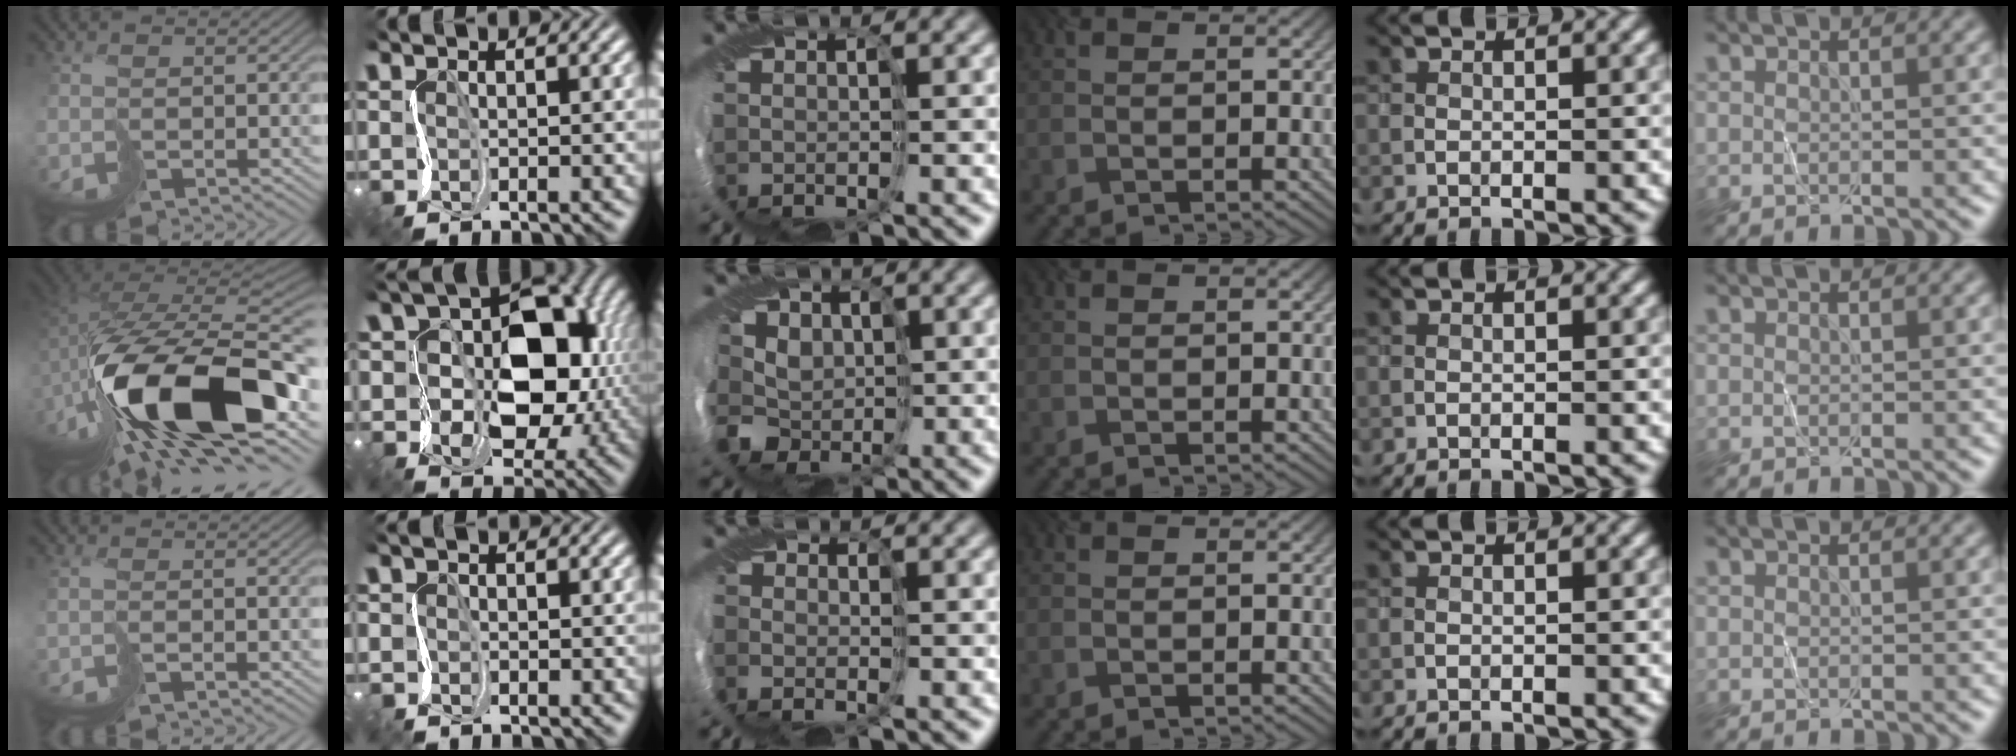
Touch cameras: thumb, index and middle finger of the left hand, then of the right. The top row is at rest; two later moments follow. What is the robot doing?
{"motion": "cut", "object": "receipt paper"}